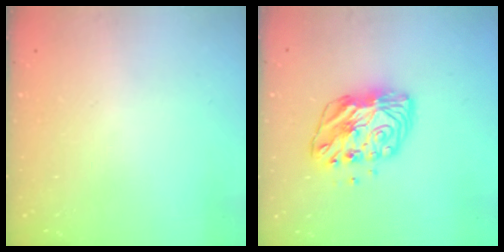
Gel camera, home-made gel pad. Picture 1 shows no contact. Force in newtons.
{"total": 12.7, "press": 12.7, "slide": 1.0}